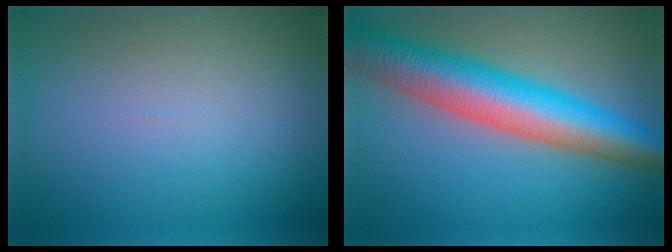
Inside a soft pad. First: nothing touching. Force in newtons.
{"total": 10.0, "press": 10.0, "slide": 0.2}